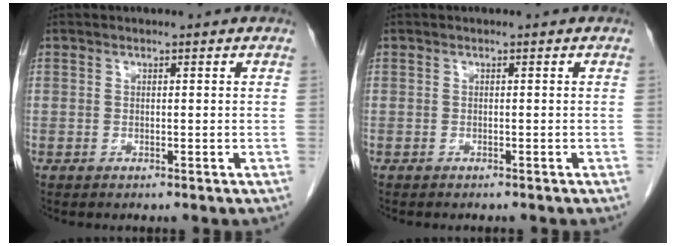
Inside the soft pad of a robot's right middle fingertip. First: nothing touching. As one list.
[{"total": 1.9, "force": [-1.7, 0.4, 0.7], "torque": [-0.015, -0.004, -0.019]}]